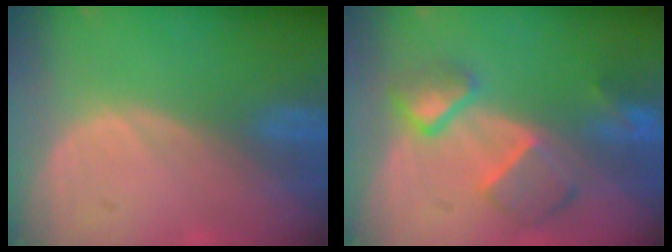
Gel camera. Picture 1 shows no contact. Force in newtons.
{"total": 7.5, "press": 6.7, "slide": 3.4}